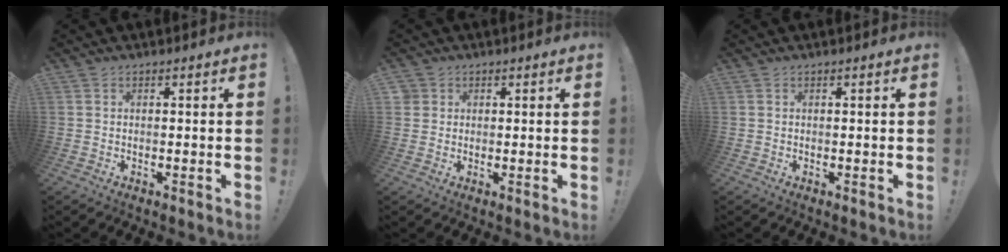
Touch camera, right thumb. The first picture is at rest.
{"total": 2.2, "force": [1.0, 1.9, 0.4], "torque": [-0.003, -0.004, 0.018]}
{"total": 0.0}